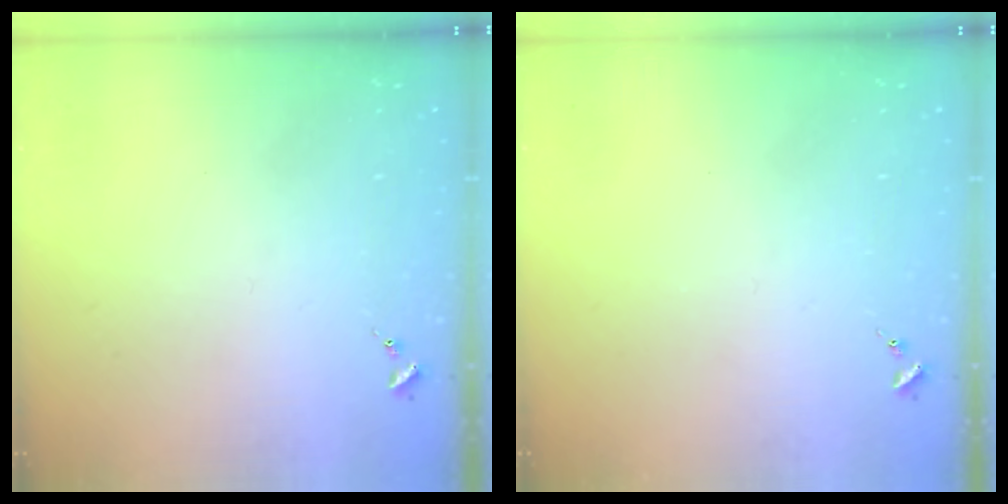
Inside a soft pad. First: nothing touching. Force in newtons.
{"total": 0.0}